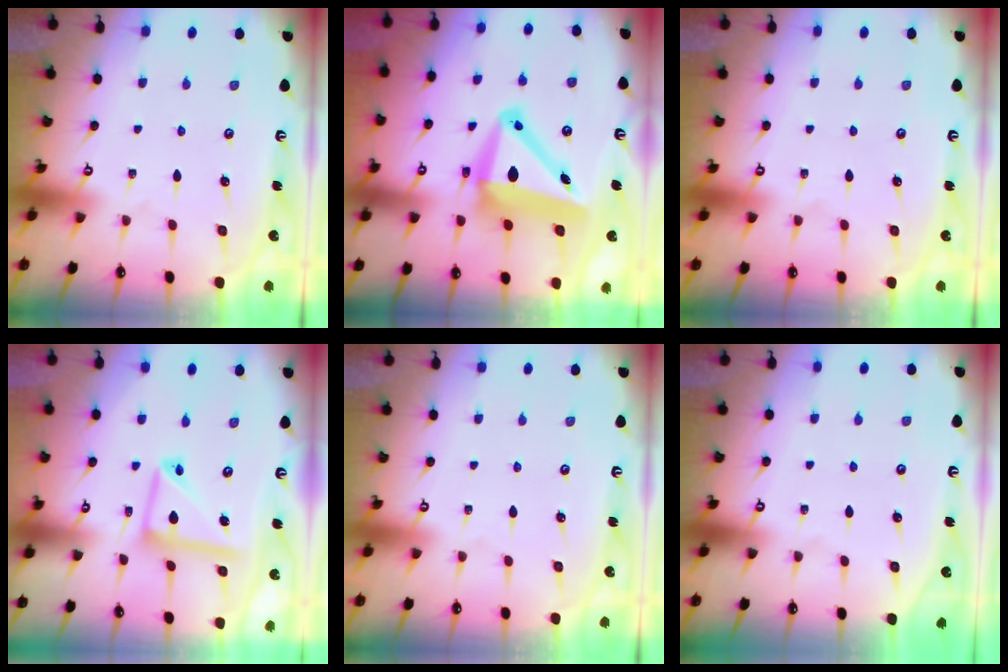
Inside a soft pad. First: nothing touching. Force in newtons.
{"total": 12.5, "press": 12.2, "slide": 2.9}
{"total": 0.0}
{"total": 12.1, "press": 12.0, "slide": 1.3}
{"total": 0.0}
{"total": 0.0}